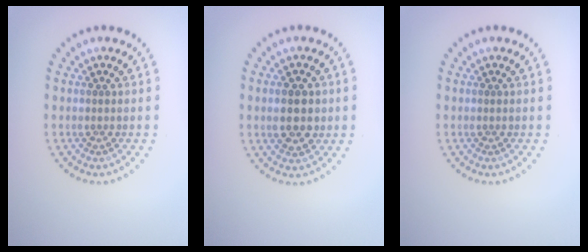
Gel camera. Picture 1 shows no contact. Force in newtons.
{"total": 3.2, "press": 3.2, "slide": 0.2}
{"total": 0.0}